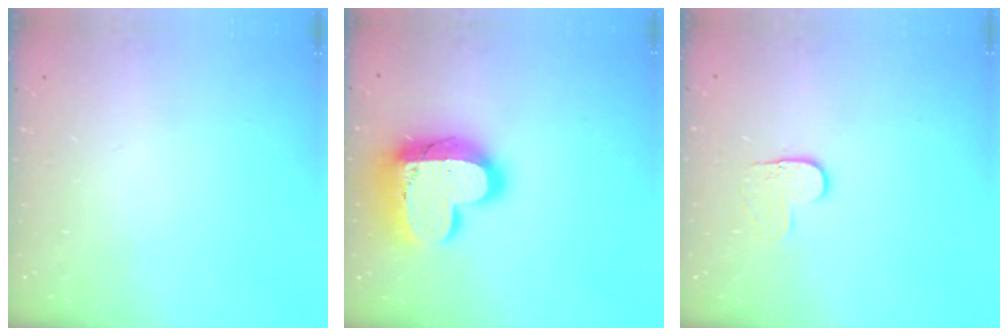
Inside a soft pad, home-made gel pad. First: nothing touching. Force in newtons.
{"total": 20.4, "press": 20.3, "slide": 1.6}
{"total": 4.0, "press": 4.0, "slide": 0.4}